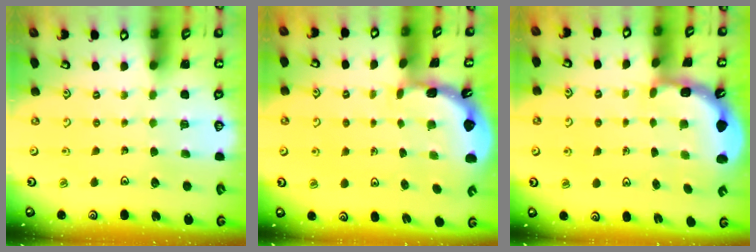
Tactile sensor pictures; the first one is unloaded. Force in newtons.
{"total": 1.6, "press": 1.6, "slide": 0.1}
{"total": 2.7, "press": 2.7, "slide": 0.6}